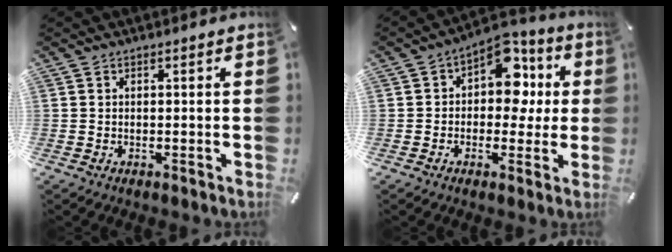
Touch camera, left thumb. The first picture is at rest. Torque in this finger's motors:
{"motor_torque": [1.86, 1.38, 0.26, -0.14, 0.23]}